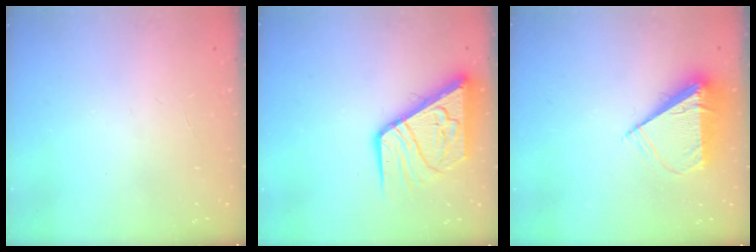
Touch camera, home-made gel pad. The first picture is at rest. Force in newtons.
{"total": 12.7, "press": 12.6, "slide": 1.7}
{"total": 7.4, "press": 7.2, "slide": 1.3}